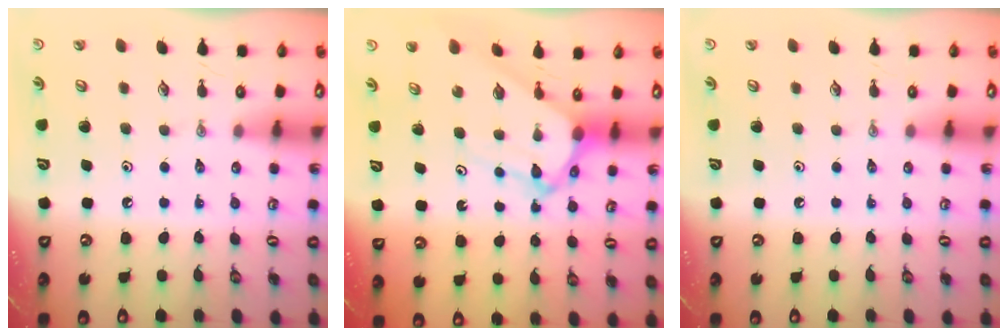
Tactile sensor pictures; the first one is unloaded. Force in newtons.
{"total": 5.4, "press": 5.3, "slide": 0.5}
{"total": 0.0}